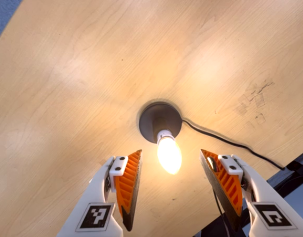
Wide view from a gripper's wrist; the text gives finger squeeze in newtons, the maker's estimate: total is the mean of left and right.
{"total": 0.0}